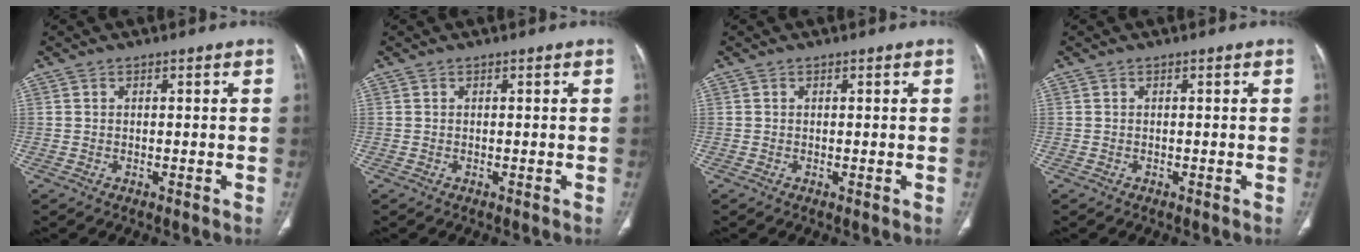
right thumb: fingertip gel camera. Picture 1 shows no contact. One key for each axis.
{"total": 0.0}
{"total": 0.0}
{"total": 0.0}